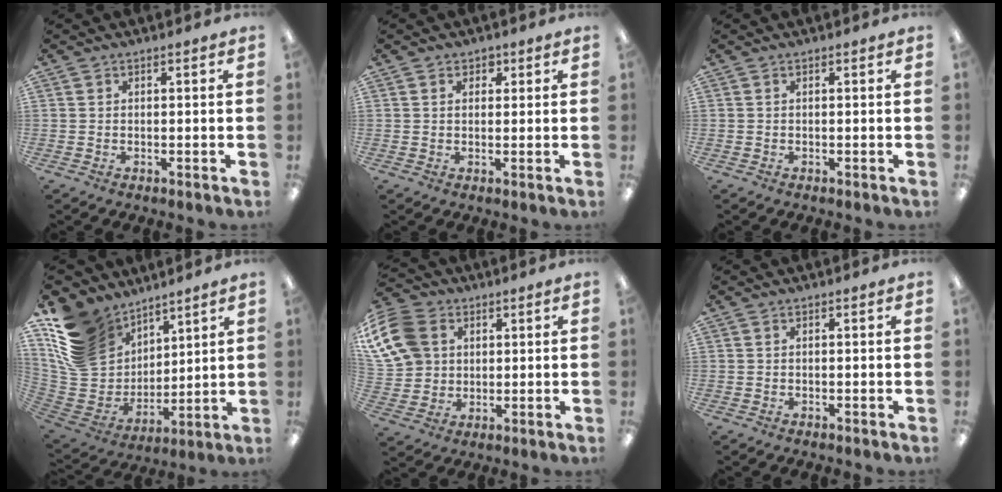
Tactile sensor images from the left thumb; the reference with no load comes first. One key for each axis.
{"total": 1.9, "fx": 1.0, "fy": 1.6, "fz": 0.5, "tx": 0.003, "ty": -0.003, "tz": 0.013}
{"total": 0.0}
{"total": 17.7, "fx": 10.0, "fy": 12.6, "fz": 7.2, "tx": -0.168, "ty": -0.056, "tz": 0.199}
{"total": 14.0, "fx": 5.2, "fy": 11.0, "fz": 6.9, "tx": -0.162, "ty": 0.004, "tz": 0.104}
{"total": 0.0}